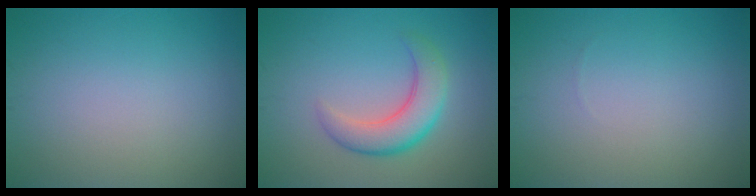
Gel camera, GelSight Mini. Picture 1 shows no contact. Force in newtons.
{"total": 4.6, "press": 4.5, "slide": 0.3}
{"total": 0.0}